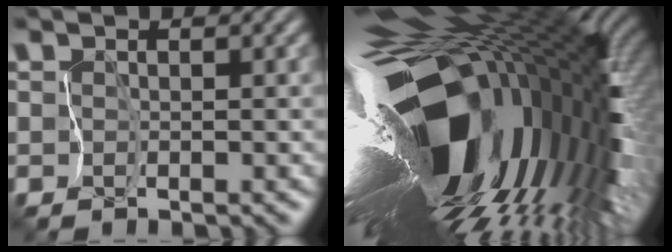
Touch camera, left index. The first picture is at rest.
{"total": 18.9, "force": [-1.8, 8.0, 17.0], "torque": [-0.309, -0.029, -0.031]}